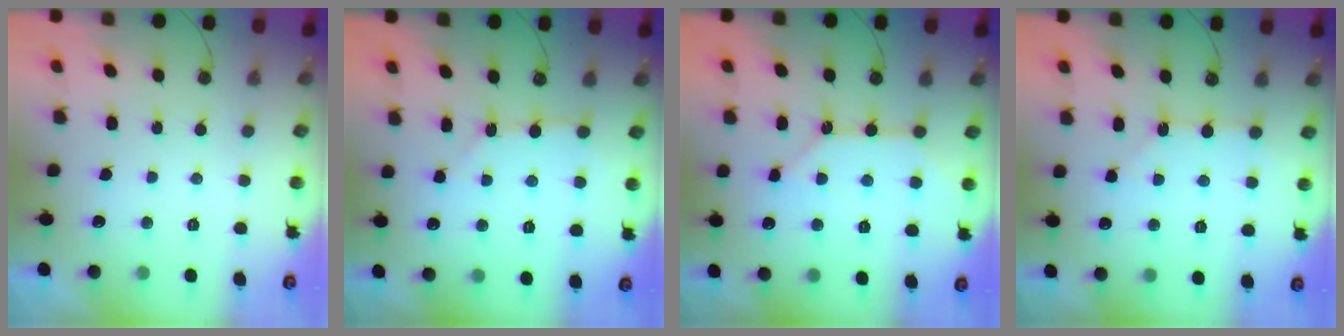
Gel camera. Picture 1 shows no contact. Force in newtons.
{"total": 2.7, "press": 2.7, "slide": 0.4}
{"total": 10.4, "press": 10.4, "slide": 0.9}
{"total": 2.7, "press": 2.6, "slide": 0.5}